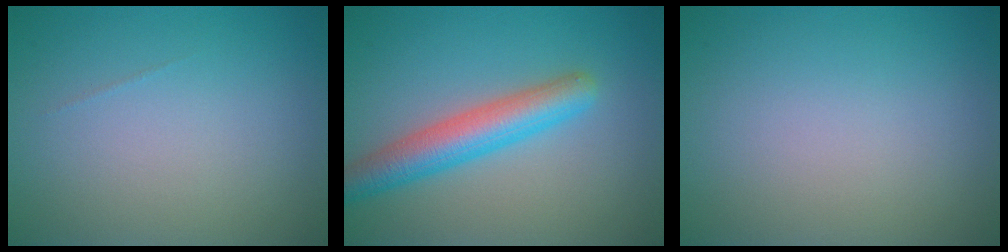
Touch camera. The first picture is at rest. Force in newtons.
{"total": 4.9, "press": 4.9, "slide": 0.2}
{"total": 0.0}